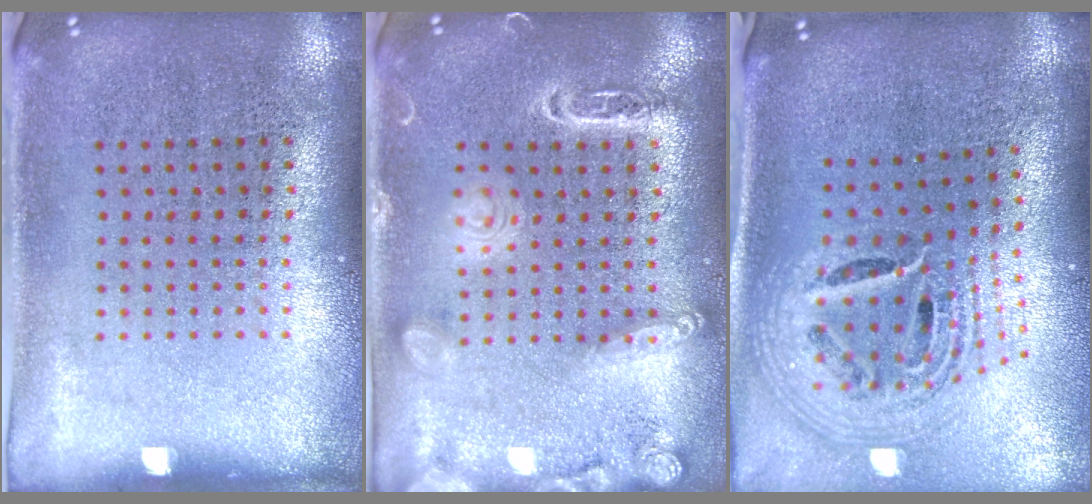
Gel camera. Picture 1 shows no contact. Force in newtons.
{"total": 1.8, "press": 1.8, "slide": 0.1}
{"total": 2.5, "press": 1.8, "slide": 1.8}